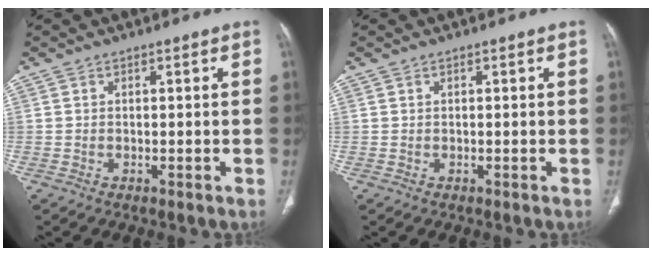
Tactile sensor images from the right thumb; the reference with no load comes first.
{"total": 0.0}